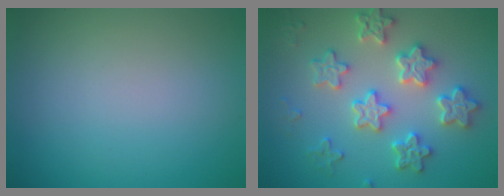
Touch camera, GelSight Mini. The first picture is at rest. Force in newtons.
{"total": 4.6, "press": 4.5, "slide": 1.0}